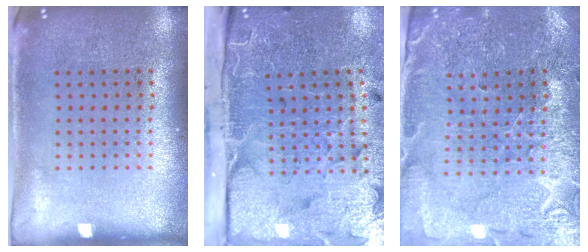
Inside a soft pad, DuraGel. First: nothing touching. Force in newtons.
{"total": 5.0, "press": 3.9, "slide": 3.1}
{"total": 1.5, "press": 1.5, "slide": 0.1}